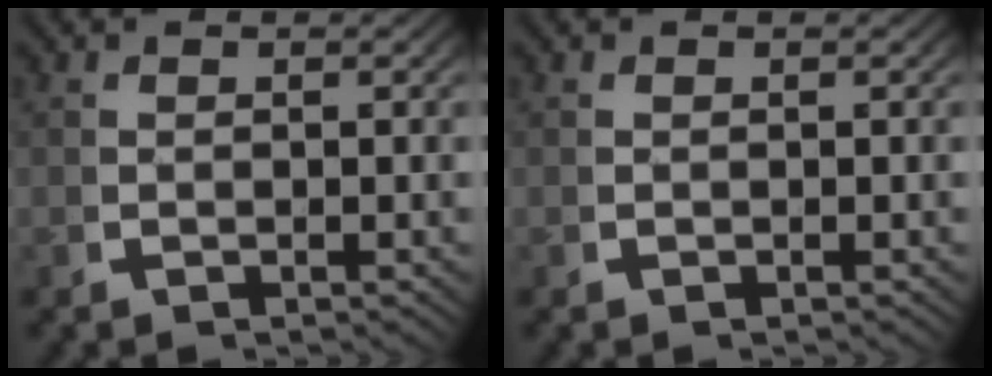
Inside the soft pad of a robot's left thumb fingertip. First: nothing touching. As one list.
[{"total": 0.0}]